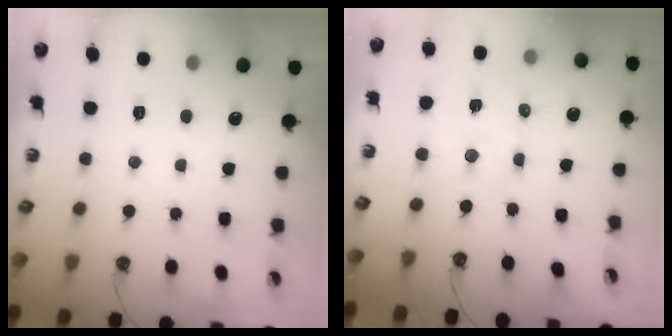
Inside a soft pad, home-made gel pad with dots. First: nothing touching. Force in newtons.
{"total": 2.6, "press": 2.6, "slide": 0.6}